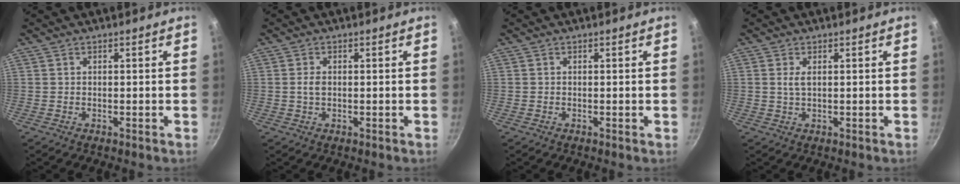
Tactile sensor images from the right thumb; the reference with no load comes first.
{"total": 1.8, "force": [0.0, 1.2, 1.4], "torque": [-0.022, 0.004, 0.000]}
{"total": 0.0}
{"total": 1.9, "force": [0.5, 0.8, 1.6], "torque": [-0.034, -0.001, 0.011]}